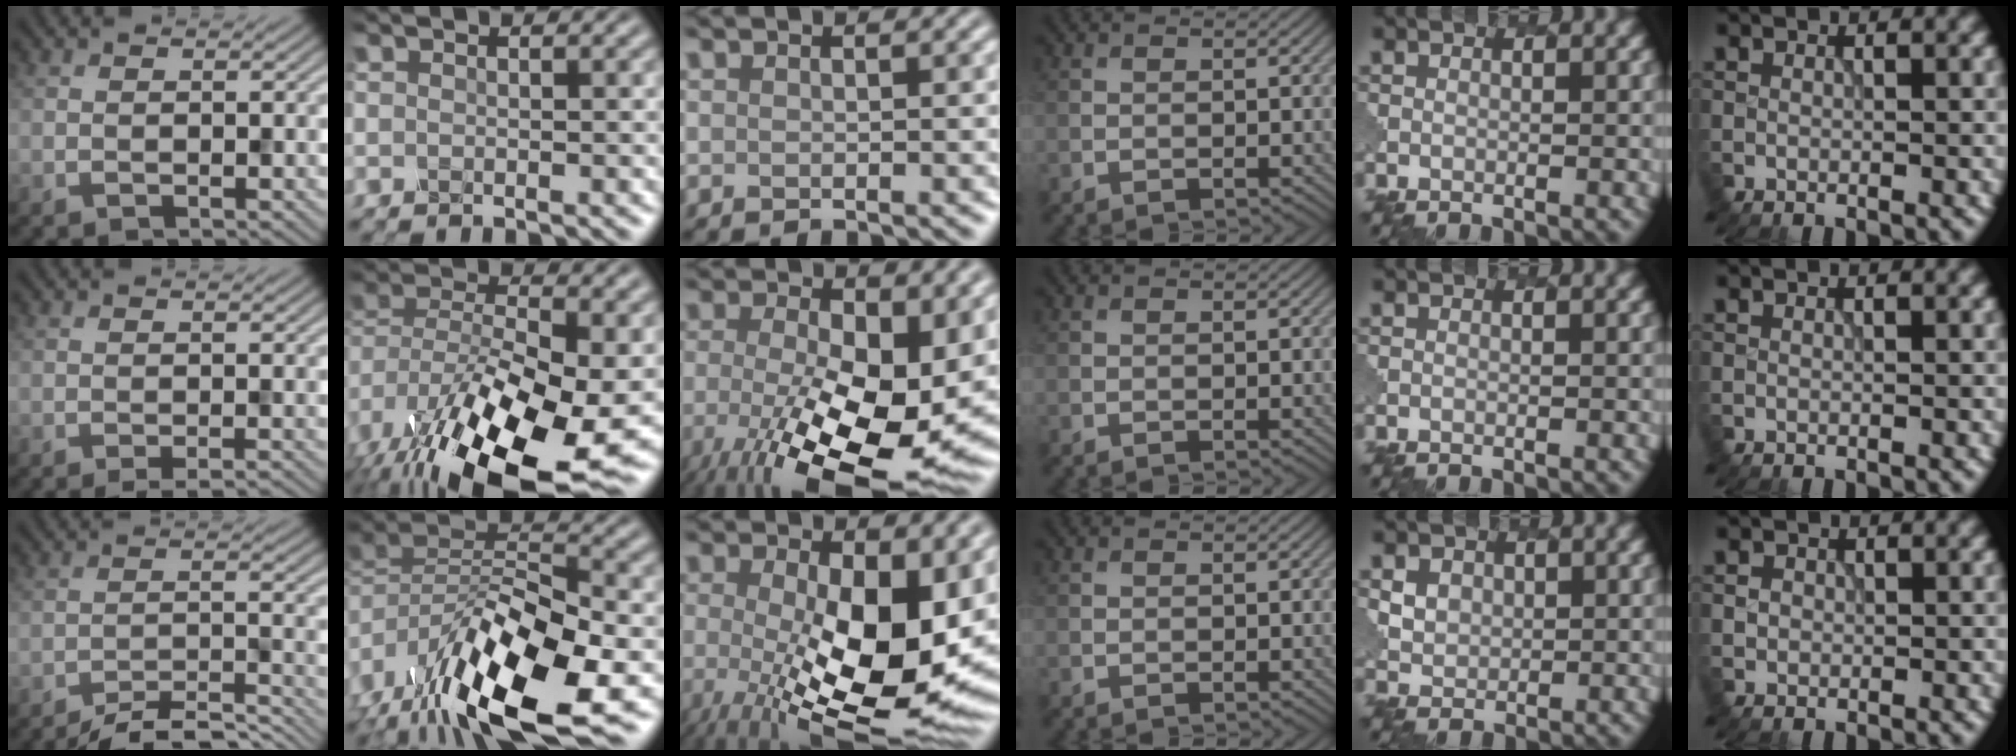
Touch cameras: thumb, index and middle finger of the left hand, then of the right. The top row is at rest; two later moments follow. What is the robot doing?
{"motion": "dispense", "object": "glue stick"}